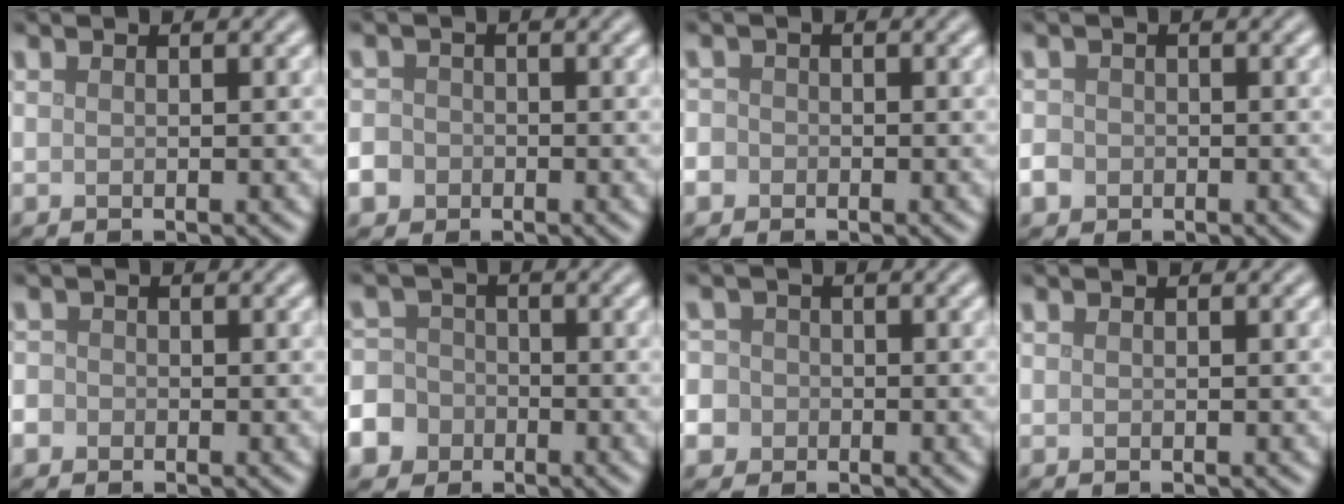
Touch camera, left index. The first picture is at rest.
{"total": 3.9, "force": [-1.9, 3.3, 1.1], "torque": [-0.013, -0.006, -0.046]}
{"total": 2.4, "force": [-1.0, 2.0, 0.6], "torque": [0.000, 0.005, -0.028]}
{"total": 1.6, "force": [-0.7, 1.4, 0.4], "torque": [-0.005, -0.001, -0.013]}
{"total": 1.8, "force": [-0.7, 1.5, 0.5], "torque": [0.000, 0.005, -0.017]}
{"total": 7.9, "force": [-4.1, 6.6, 1.7], "torque": [-0.048, -0.016, -0.094]}
{"total": 7.8, "force": [-2.5, 7.1, 2.0], "torque": [-0.051, -0.002, -0.084]}
{"total": 0.0}